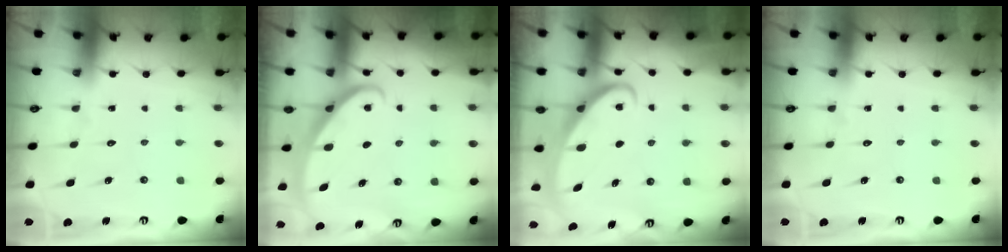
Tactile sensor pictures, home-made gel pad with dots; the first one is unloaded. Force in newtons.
{"total": 2.5, "press": 2.5, "slide": 0.2}
{"total": 2.4, "press": 2.4, "slide": 0.3}
{"total": 0.0}